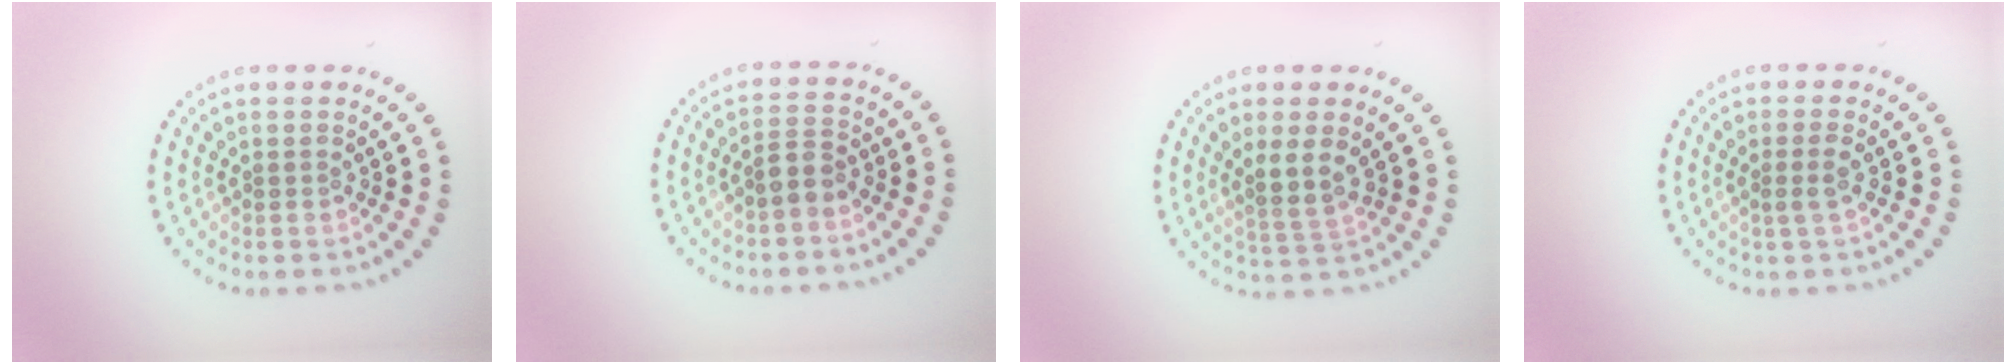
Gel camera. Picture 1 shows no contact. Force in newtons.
{"total": 2.0, "press": 1.7, "slide": 1.0}
{"total": 2.8, "press": 2.2, "slide": 1.6}
{"total": 1.4, "press": 1.1, "slide": 0.9}